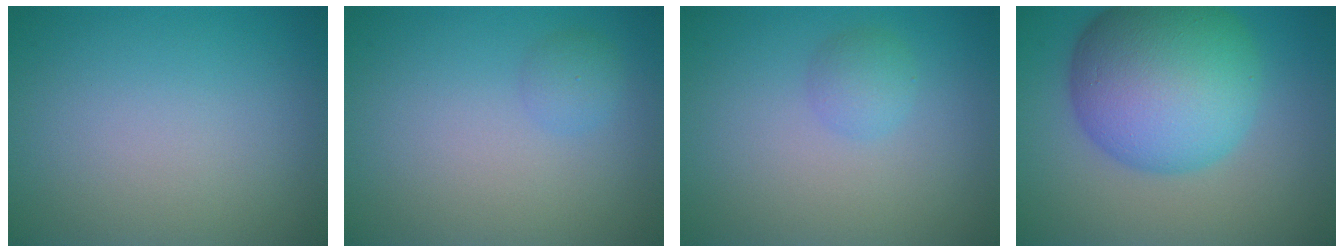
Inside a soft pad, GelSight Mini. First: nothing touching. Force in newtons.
{"total": 1.3, "press": 1.2, "slide": 0.1}
{"total": 1.6, "press": 1.6, "slide": 0.0}
{"total": 12.4, "press": 12.4, "slide": 0.1}